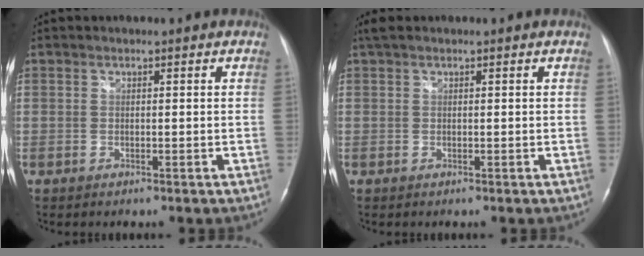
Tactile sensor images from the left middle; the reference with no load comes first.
{"total": 1.6, "force": [1.1, 0.5, 1.0], "torque": [-0.027, 0.023, 0.022]}